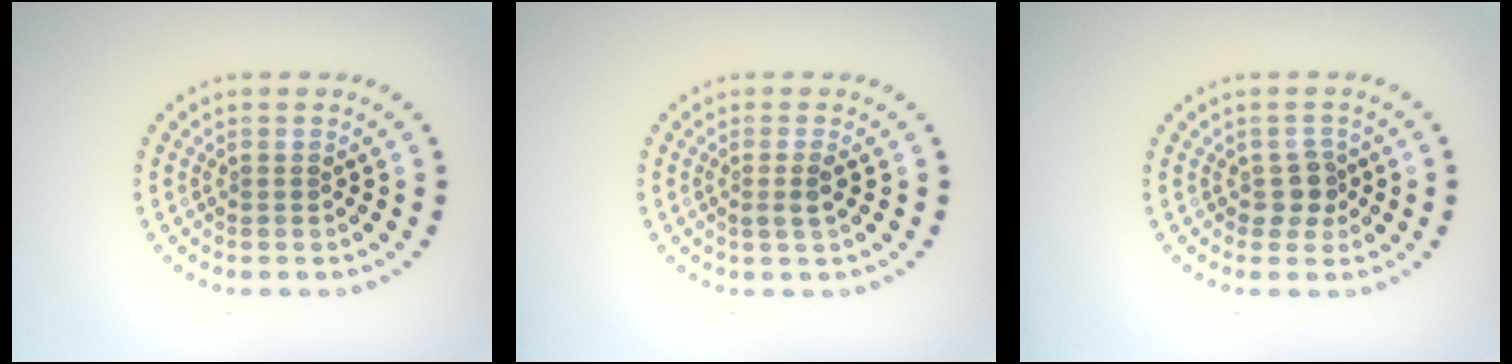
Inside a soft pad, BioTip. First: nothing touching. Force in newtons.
{"total": 1.5, "press": 1.2, "slide": 0.9}
{"total": 1.8, "press": 1.5, "slide": 1.0}